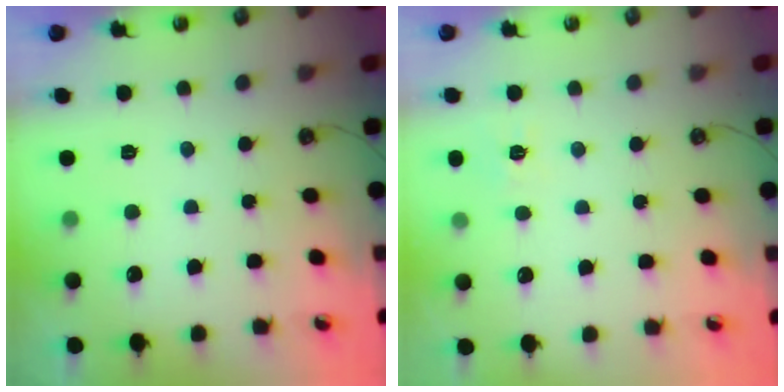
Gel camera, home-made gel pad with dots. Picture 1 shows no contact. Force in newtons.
{"total": 6.7, "press": 6.7, "slide": 0.6}